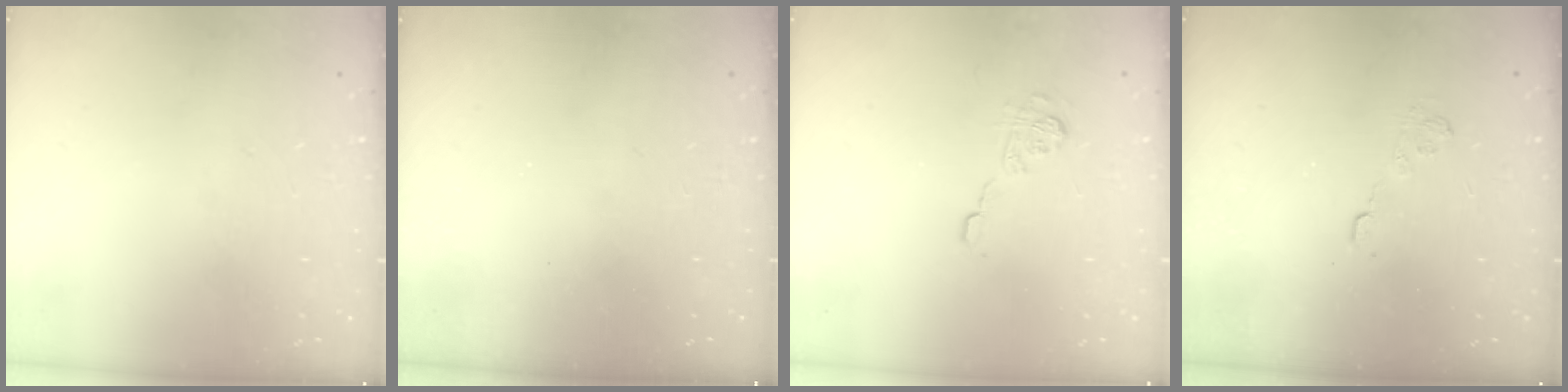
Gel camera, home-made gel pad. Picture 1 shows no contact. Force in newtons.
{"total": 2.5, "press": 2.4, "slide": 0.8}
{"total": 9.5, "press": 9.5, "slide": 0.8}
{"total": 3.5, "press": 3.2, "slide": 1.4}